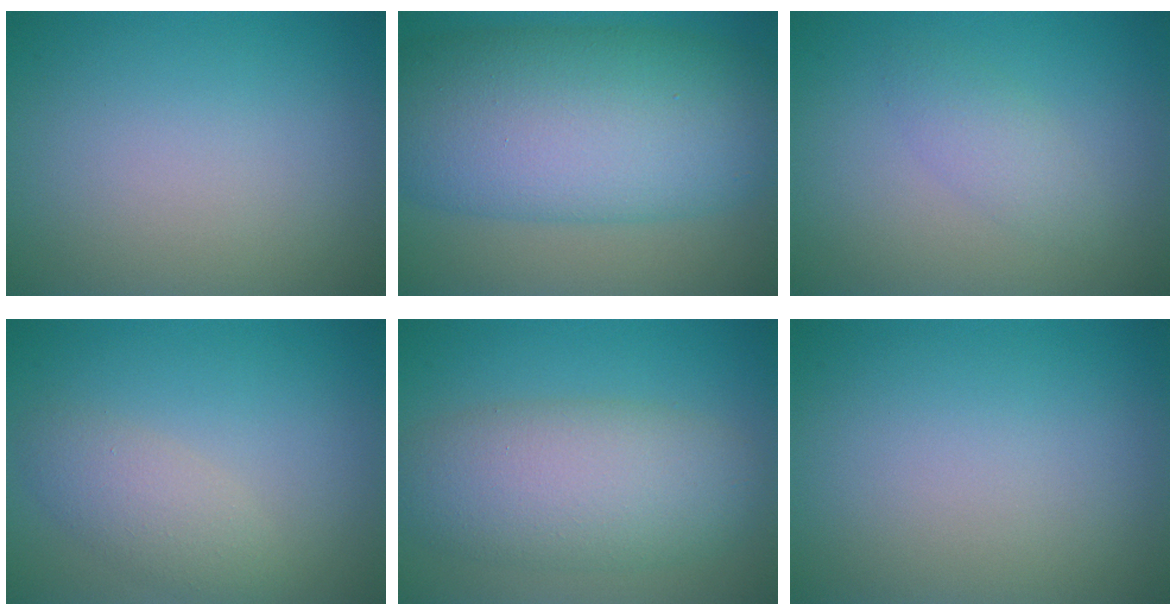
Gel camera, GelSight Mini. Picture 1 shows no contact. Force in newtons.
{"total": 13.4, "press": 13.4, "slide": 0.0}
{"total": 1.8, "press": 1.8, "slide": 0.2}
{"total": 2.8, "press": 2.8, "slide": 0.1}
{"total": 7.3, "press": 7.3, "slide": 0.2}
{"total": 0.0}